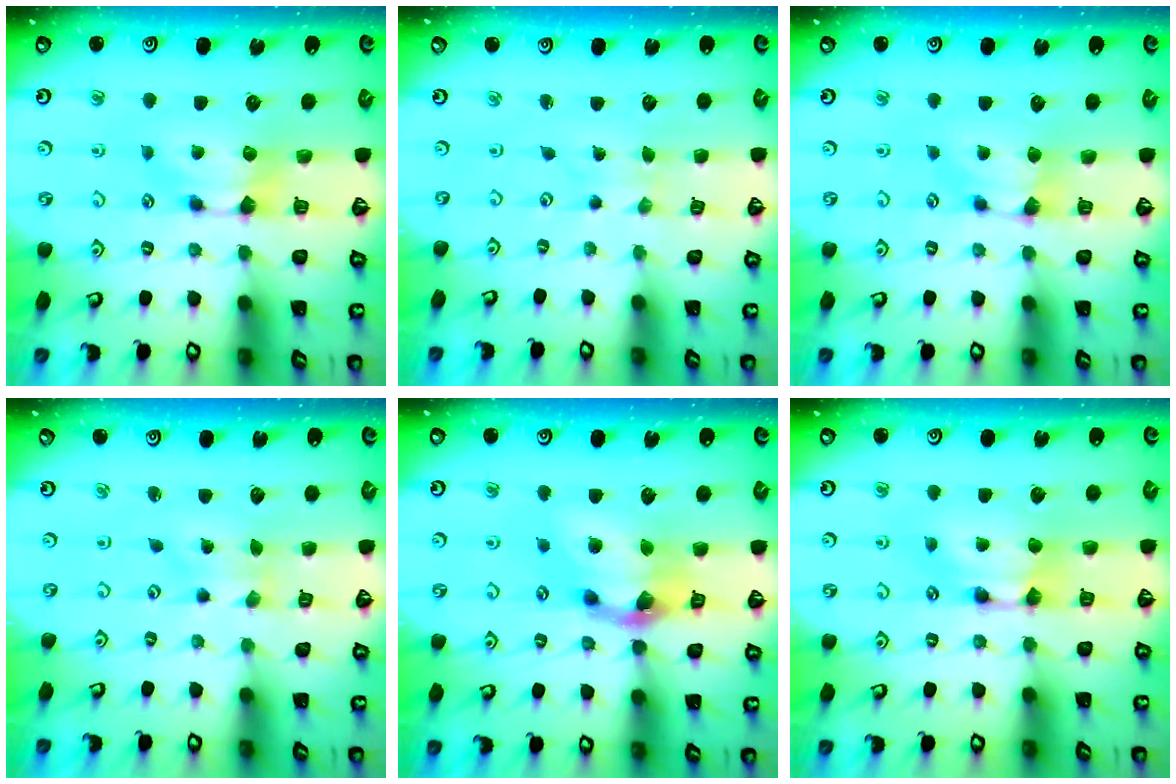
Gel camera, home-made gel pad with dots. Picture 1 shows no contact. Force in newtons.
{"total": 5.2, "press": 5.2, "slide": 0.2}
{"total": 0.6, "press": 0.4, "slide": 0.4}
{"total": 3.6, "press": 3.6, "slide": 0.8}
{"total": 7.2, "press": 6.8, "slide": 2.4}
{"total": 2.0, "press": 2.0, "slide": 0.1}